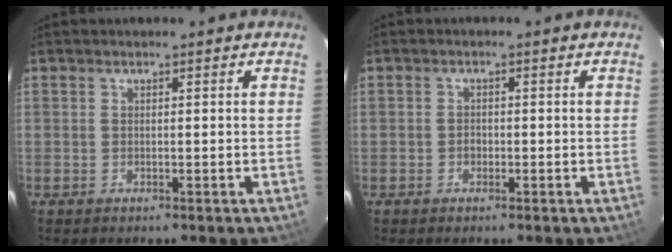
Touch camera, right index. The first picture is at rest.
{"total": 1.2, "force": [-0.4, 1.0, 0.4], "torque": [-0.007, 0.002, -0.006]}